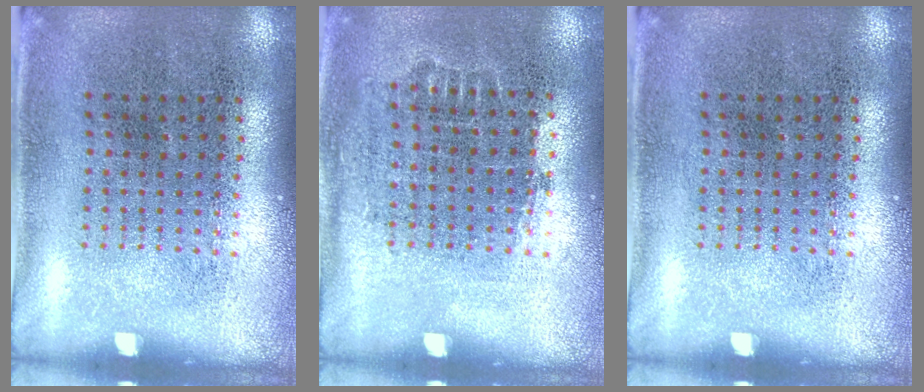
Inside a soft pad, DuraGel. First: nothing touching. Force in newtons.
{"total": 0.7, "press": 0.6, "slide": 0.3}
{"total": 0.0}